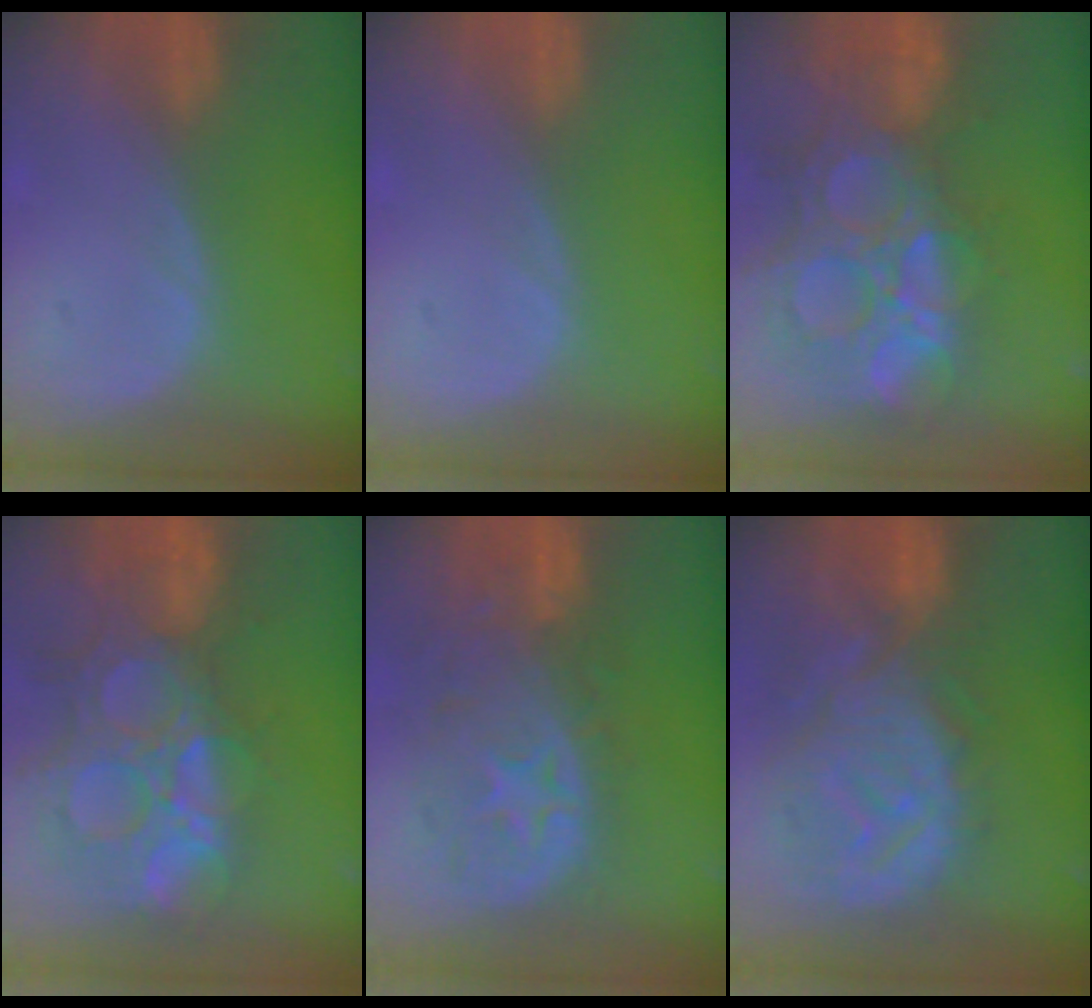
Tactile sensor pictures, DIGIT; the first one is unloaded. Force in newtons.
{"total": 0.0}
{"total": 14.8, "press": 12.1, "slide": 8.4}
{"total": 14.8, "press": 12.3, "slide": 8.3}
{"total": 11.0, "press": 9.8, "slide": 5.1}
{"total": 12.4, "press": 11.1, "slide": 5.5}